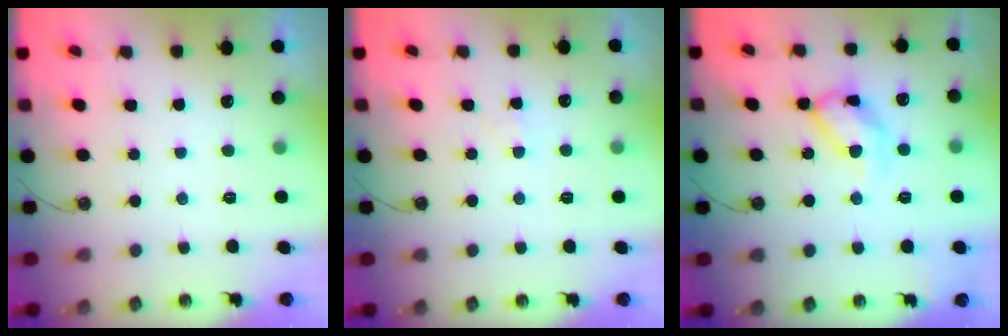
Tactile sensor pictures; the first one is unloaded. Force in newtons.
{"total": 2.9, "press": 2.9, "slide": 0.5}
{"total": 13.2, "press": 13.1, "slide": 1.6}